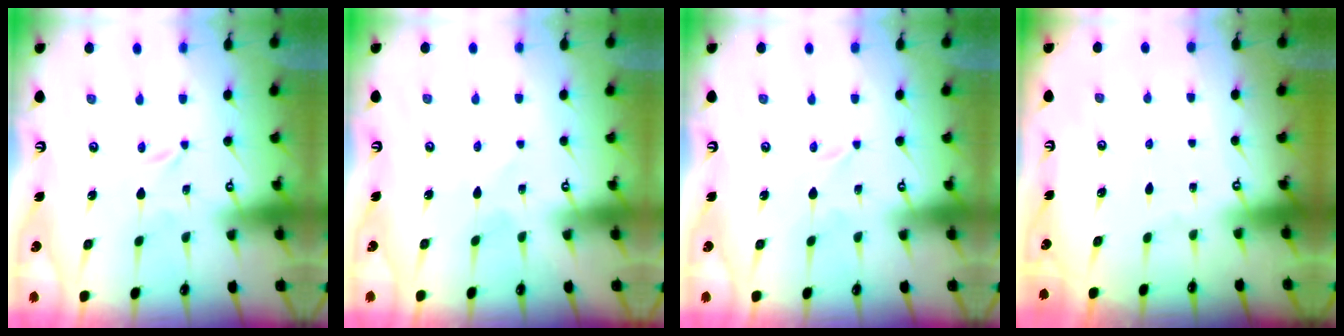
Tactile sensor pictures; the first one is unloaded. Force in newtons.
{"total": 1.9, "press": 1.9, "slide": 0.1}
{"total": 2.4, "press": 2.4, "slide": 0.3}
{"total": 0.0}